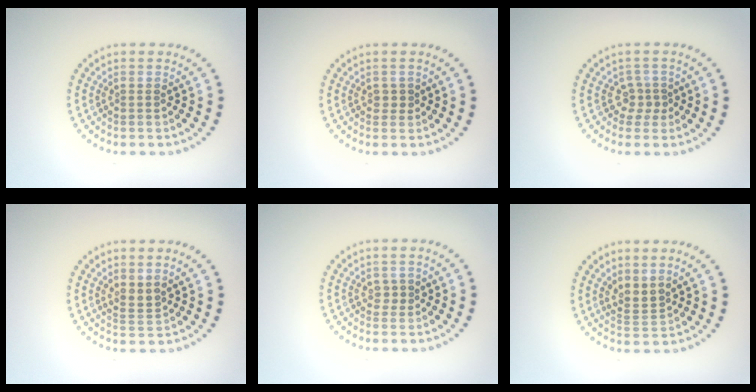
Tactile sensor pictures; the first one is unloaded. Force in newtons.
{"total": 0.8, "press": 0.8, "slide": 0.3}
{"total": 1.7, "press": 1.1, "slide": 1.3}
{"total": 1.6, "press": 1.2, "slide": 1.1}
{"total": 0.8, "press": 0.8, "slide": 0.2}
{"total": 2.0, "press": 1.6, "slide": 1.3}